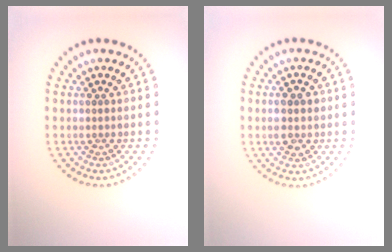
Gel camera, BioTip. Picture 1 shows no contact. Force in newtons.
{"total": 2.1, "press": 2.1, "slide": 0.1}